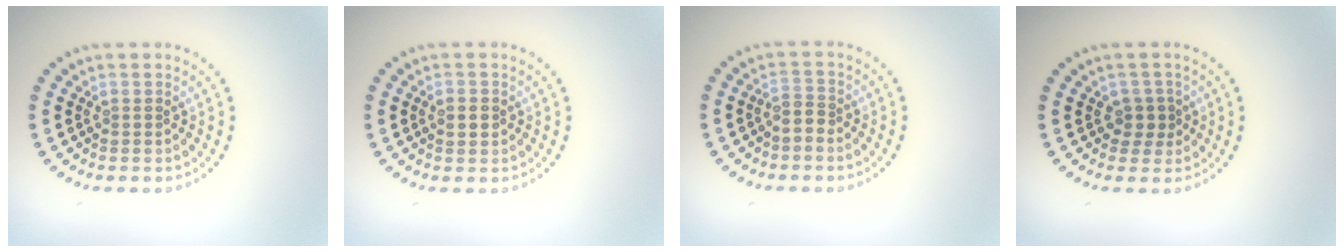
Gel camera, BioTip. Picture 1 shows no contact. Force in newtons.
{"total": 1.1, "press": 1.1, "slide": 0.0}
{"total": 1.7, "press": 1.3, "slide": 1.1}
{"total": 1.7, "press": 1.5, "slide": 0.9}